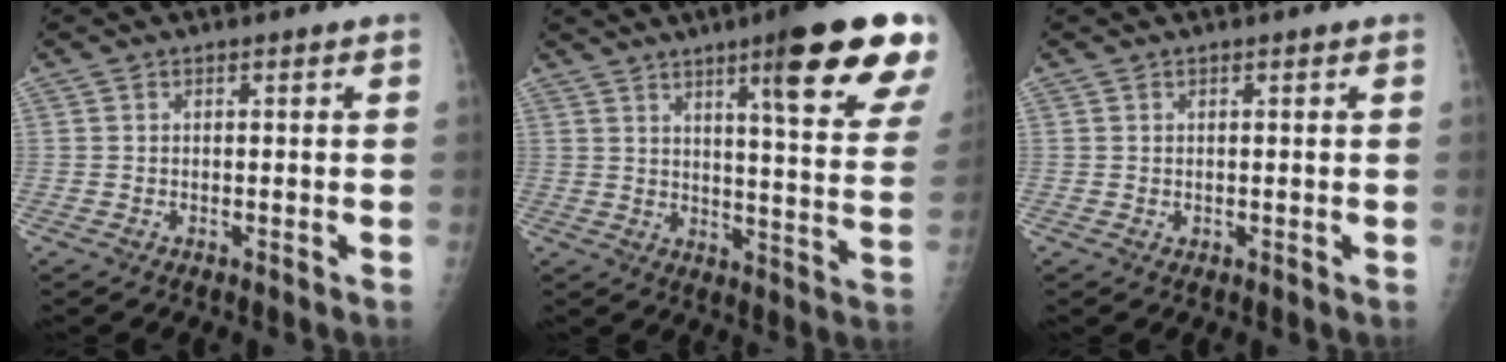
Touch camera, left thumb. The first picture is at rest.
{"total": 21.1, "force": [12.2, 2.9, 17.0], "torque": [-0.204, -0.051, 0.156]}
{"total": 1.0, "force": [0.9, 0.2, 0.5], "torque": [-0.001, 0.001, 0.012]}